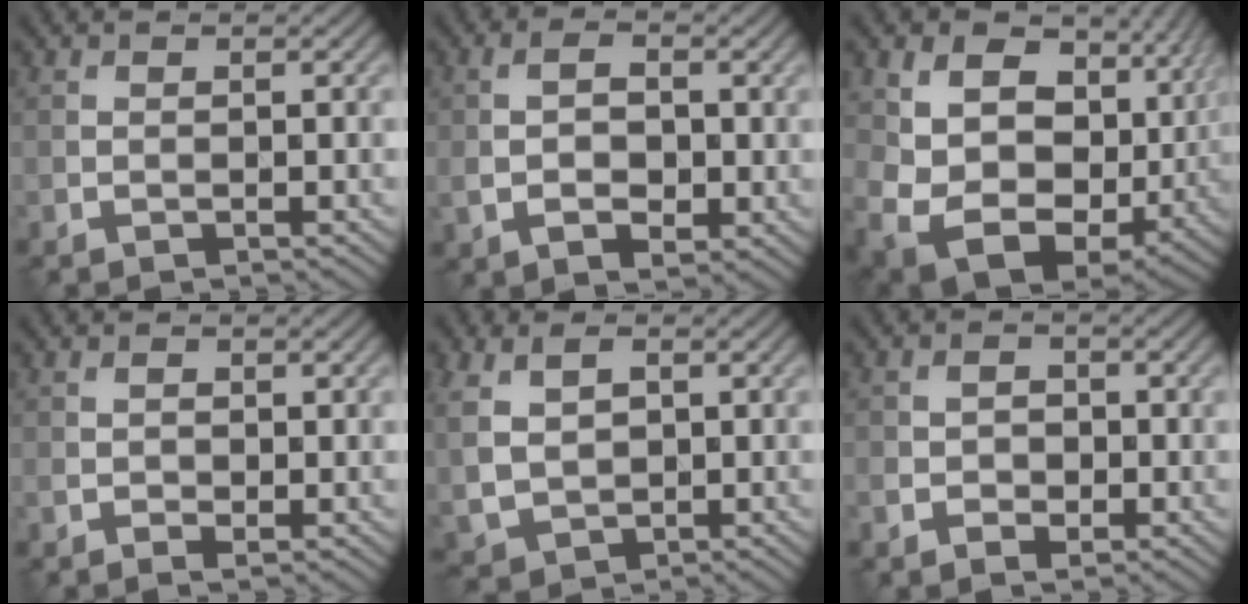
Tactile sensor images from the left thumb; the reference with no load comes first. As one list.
[{"total": 4.8, "force": [-0.3, 2.7, 4.0], "torque": [-0.077, -0.003, -0.007]}, {"total": 15.2, "force": [2.3, 10.7, 10.6], "torque": [-0.221, -0.025, 0.070]}, {"total": 1.5, "force": [-0.4, 0.9, 1.1], "torque": [-0.024, -0.004, -0.006]}, {"total": 6.6, "force": [1.3, 4.7, 4.5], "torque": [-0.122, -0.001, 0.032]}, {"total": 2.9, "force": [-1.2, 2.0, 1.7], "torque": [-0.025, -0.002, -0.024]}]